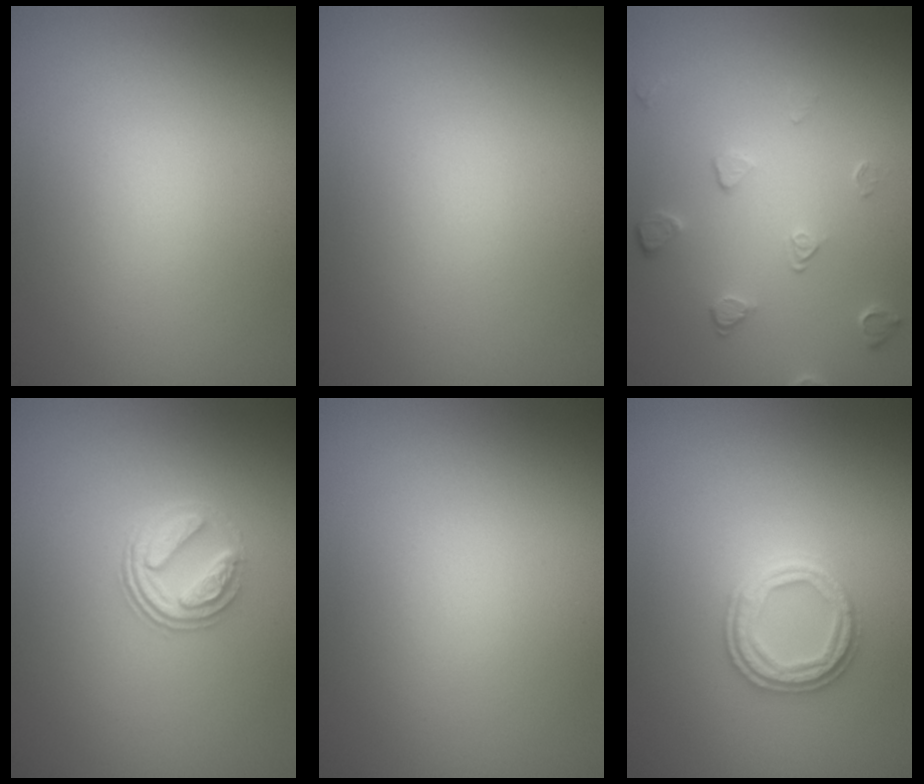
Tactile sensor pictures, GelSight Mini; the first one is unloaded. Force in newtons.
{"total": 0.0}
{"total": 2.0, "press": 1.3, "slide": 1.5}
{"total": 3.1, "press": 2.6, "slide": 1.7}
{"total": 0.0}
{"total": 2.7, "press": 2.7, "slide": 0.3}